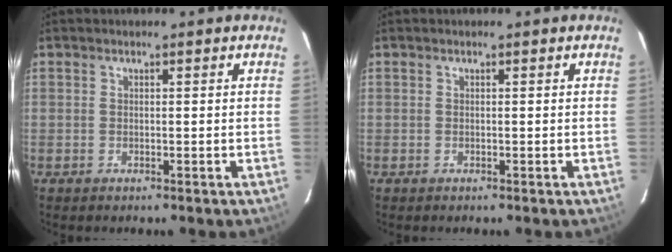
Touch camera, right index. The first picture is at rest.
{"total": 0.0}